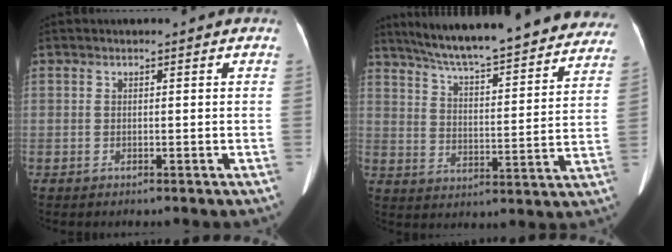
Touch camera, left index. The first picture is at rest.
{"total": 29.5, "force": [26.0, 4.7, 13.1], "torque": [-0.211, -0.037, 0.333]}